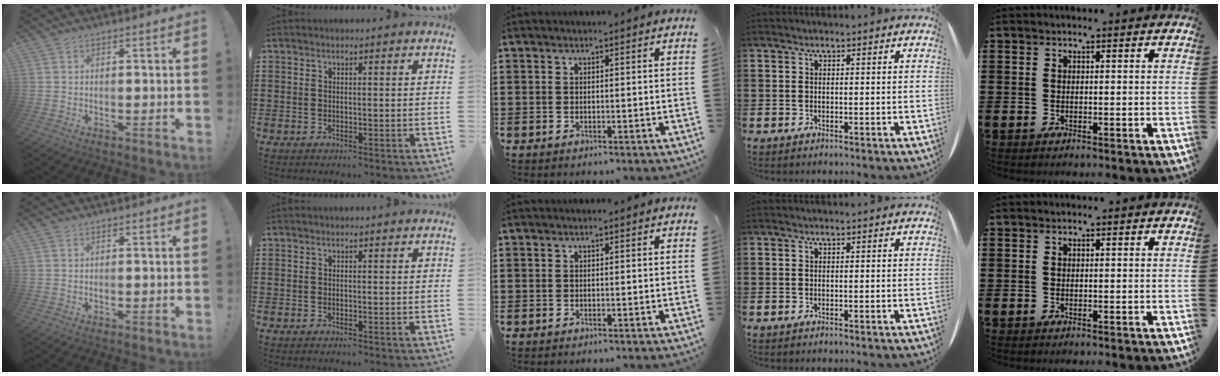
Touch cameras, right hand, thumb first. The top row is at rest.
{}